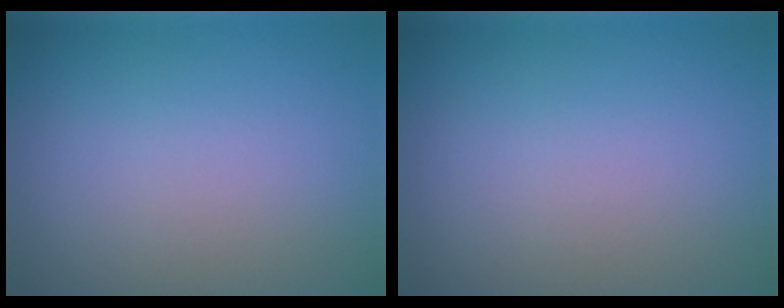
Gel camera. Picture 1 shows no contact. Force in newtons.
{"total": 0.0}